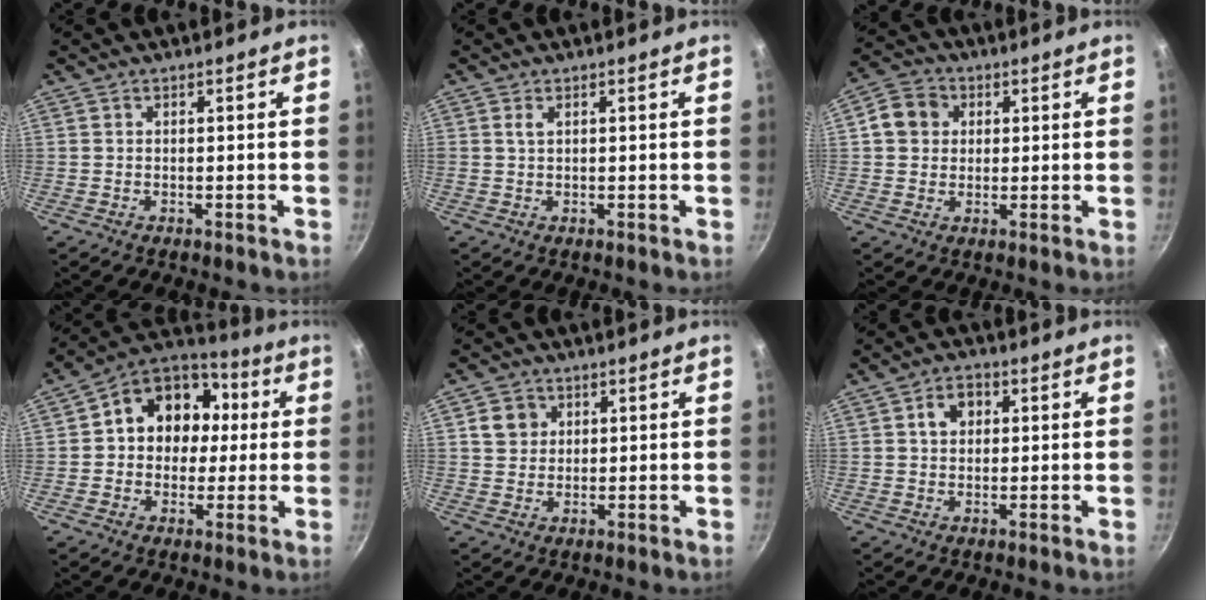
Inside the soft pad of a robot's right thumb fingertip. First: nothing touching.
{"total": 1.3, "force": [0.6, 0.7, 1.0], "torque": [-0.016, -0.002, 0.011]}
{"total": 6.9, "force": [1.6, 6.0, 2.9], "torque": [-0.023, 0.009, 0.016]}
{"total": 15.4, "force": [1.9, 12.7, 8.5], "torque": [-0.093, 0.032, 0.012]}
{"total": 4.7, "force": [1.5, 4.2, 1.5], "torque": [0.001, 0.003, 0.025]}
{"total": 4.5, "force": [1.2, 3.5, 2.7], "torque": [-0.022, 0.008, 0.015]}